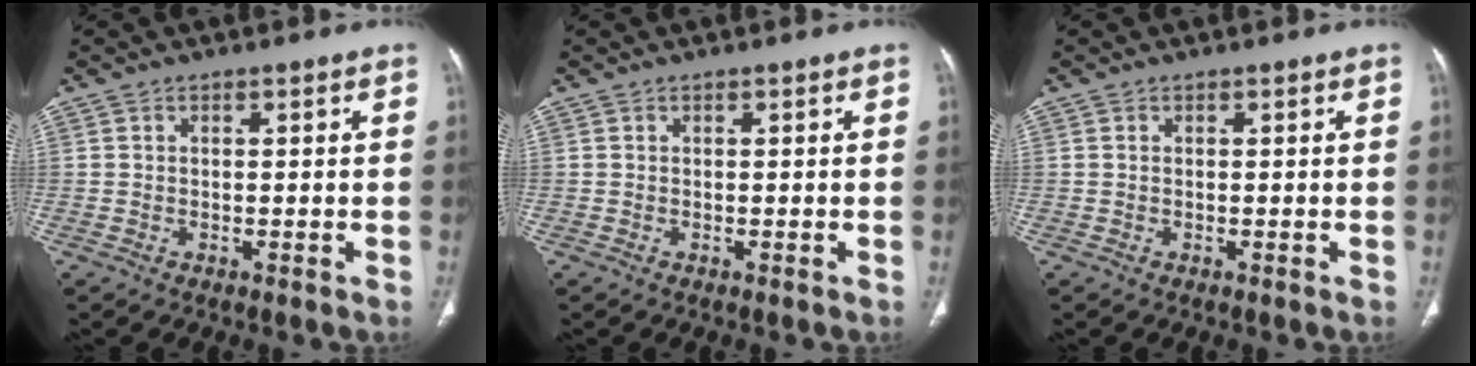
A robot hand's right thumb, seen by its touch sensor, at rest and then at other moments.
{"total": 0.0}
{"total": 0.0}